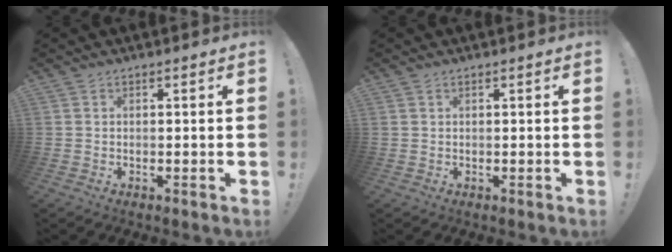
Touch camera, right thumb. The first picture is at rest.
{"total": 0.6, "force": [0.4, 0.4, 0.2], "torque": [-0.004, 0.000, 0.007]}